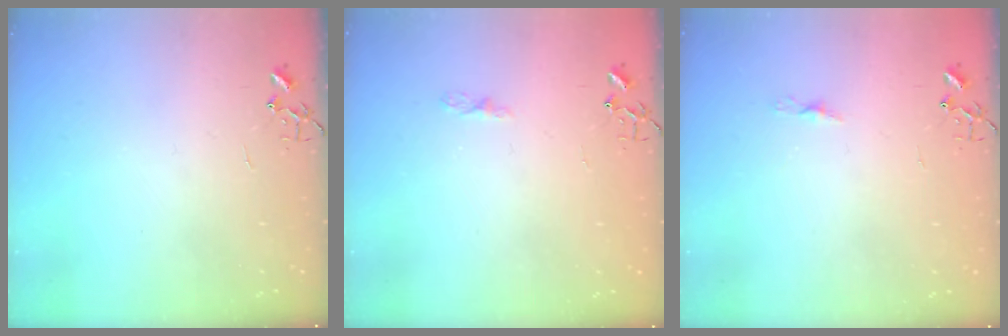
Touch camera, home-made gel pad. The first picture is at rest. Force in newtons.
{"total": 3.4, "press": 3.4, "slide": 0.5}
{"total": 3.8, "press": 3.7, "slide": 0.3}